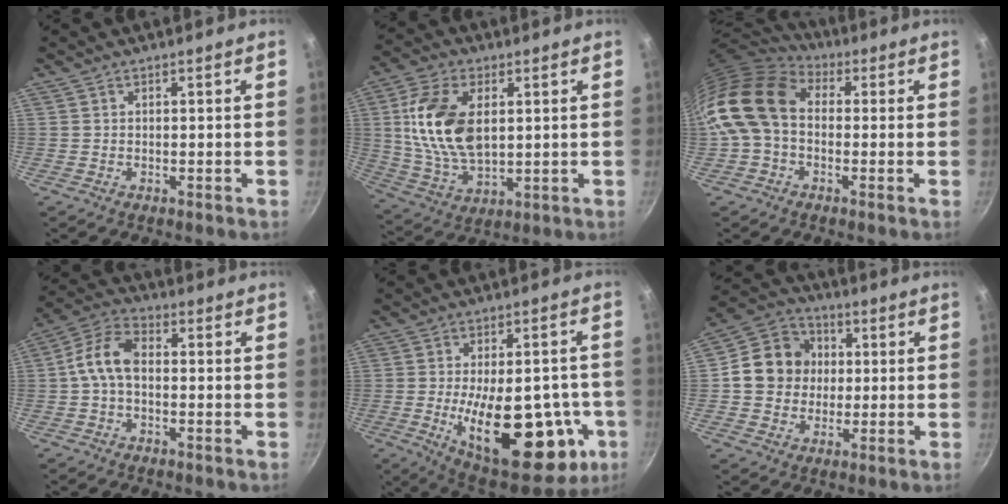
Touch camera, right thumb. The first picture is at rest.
{"total": 16.1, "force": [3.1, 9.4, 12.7], "torque": [-0.231, -0.009, 0.065]}
{"total": 14.8, "force": [0.3, 10.9, 10.1], "torque": [-0.179, 0.030, -0.014]}
{"total": 8.3, "force": [-0.5, 5.0, 6.6], "torque": [-0.123, 0.034, -0.023]}
{"total": 26.2, "force": [-6.2, 12.5, 22.2], "torque": [-0.271, -0.001, -0.069]}
{"total": 12.3, "force": [0.8, 11.1, 5.4], "torque": [-0.061, 0.019, -0.001]}